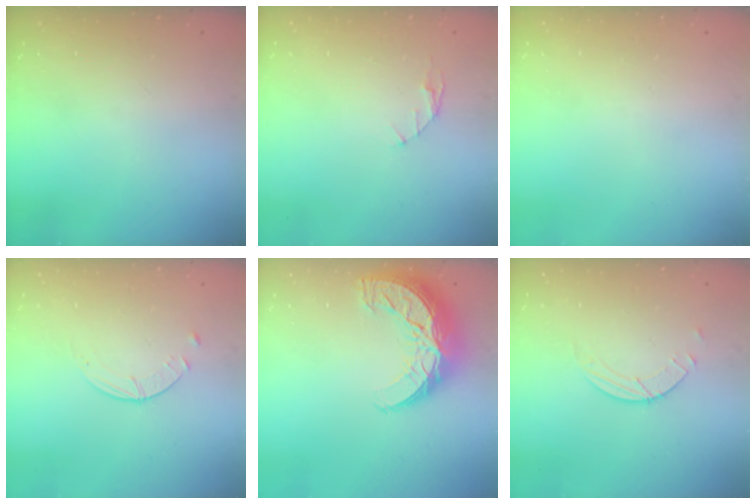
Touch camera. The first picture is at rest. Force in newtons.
{"total": 2.9, "press": 2.9, "slide": 0.4}
{"total": 0.0}
{"total": 2.6, "press": 2.5, "slide": 0.3}
{"total": 14.7, "press": 14.7, "slide": 1.0}
{"total": 2.5, "press": 2.4, "slide": 0.2}